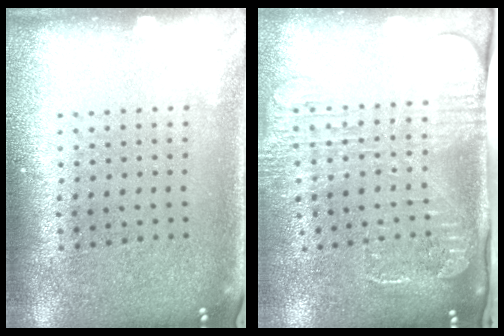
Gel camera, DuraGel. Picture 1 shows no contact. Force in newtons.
{"total": 2.7, "press": 2.0, "slide": 1.7}